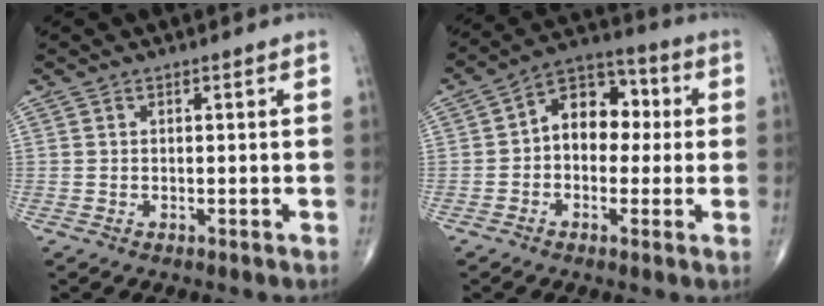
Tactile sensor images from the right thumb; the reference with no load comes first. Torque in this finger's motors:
{"motor_torque": [-0.39, 0.25, 0.77, 0.12, 0.05]}